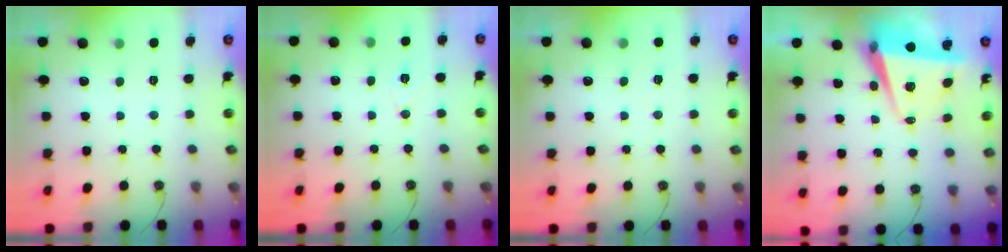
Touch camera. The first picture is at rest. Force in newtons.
{"total": 6.5, "press": 4.7, "slide": 4.5}
{"total": 4.7, "press": 3.8, "slide": 2.7}
{"total": 7.2, "press": 5.6, "slide": 4.5}